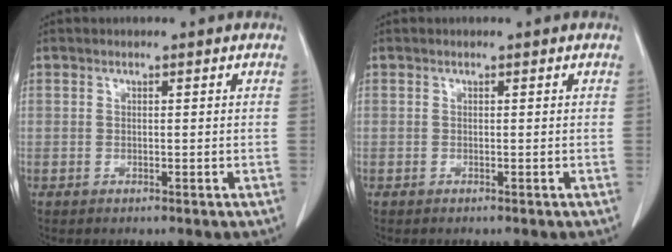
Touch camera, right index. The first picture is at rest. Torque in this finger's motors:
{"motor_torque": [0.14, -0.09, -0.01, 0.00]}